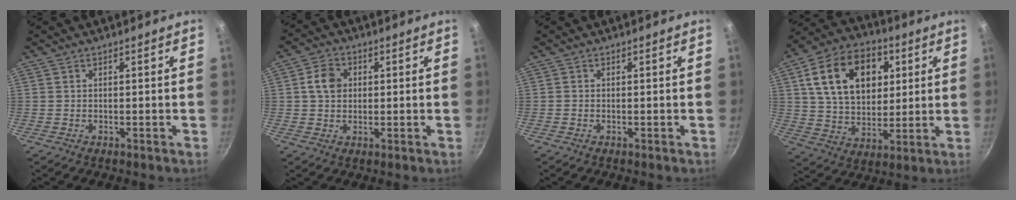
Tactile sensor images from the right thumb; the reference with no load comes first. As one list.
[{"total": 5.5, "force": [0.9, 4.5, 3.1], "torque": [-0.038, 0.009, 0.007]}, {"total": 0.0}, {"total": 20.2, "force": [5.9, 13.9, 13.3], "torque": [-0.198, 0.000, 0.097]}]